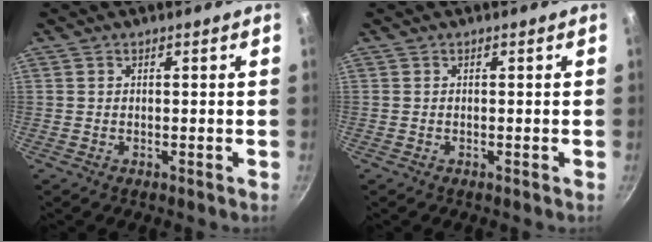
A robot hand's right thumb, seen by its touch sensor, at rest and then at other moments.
{"total": 0.0}